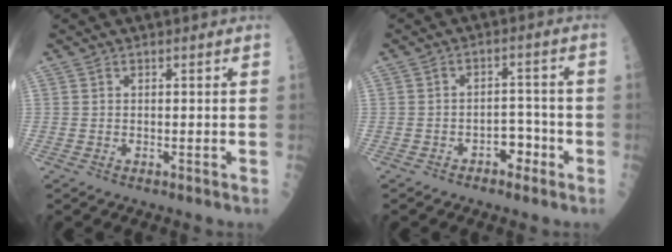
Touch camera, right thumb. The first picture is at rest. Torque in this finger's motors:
{"motor_torque": [0.56, 0.33, 0.08, -0.71, 0.04]}